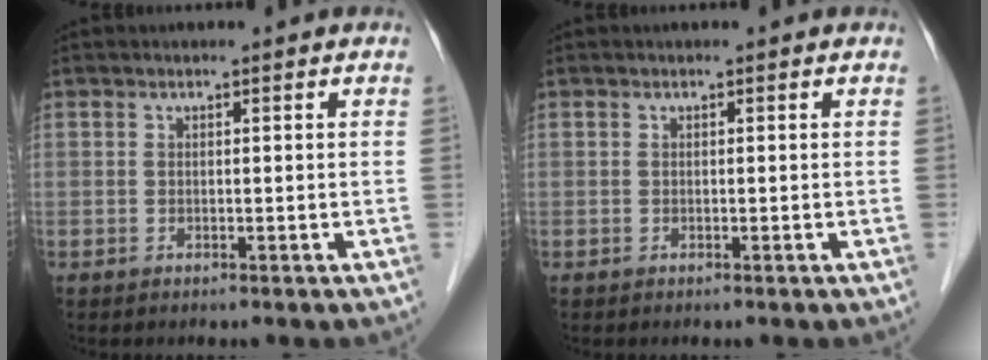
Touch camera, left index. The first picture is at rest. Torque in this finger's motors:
{"motor_torque": [0.00, 0.00, 0.00, 0.00]}